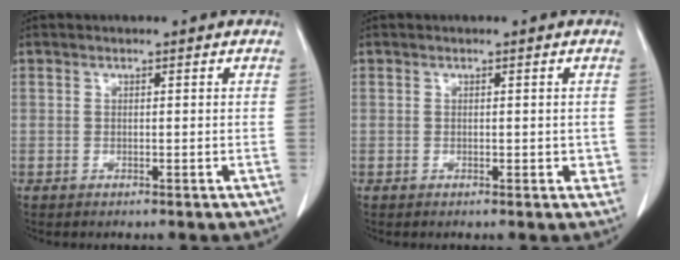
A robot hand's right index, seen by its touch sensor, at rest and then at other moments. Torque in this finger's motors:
{"motor_torque": [0.00, 0.19, 0.01, 0.04]}